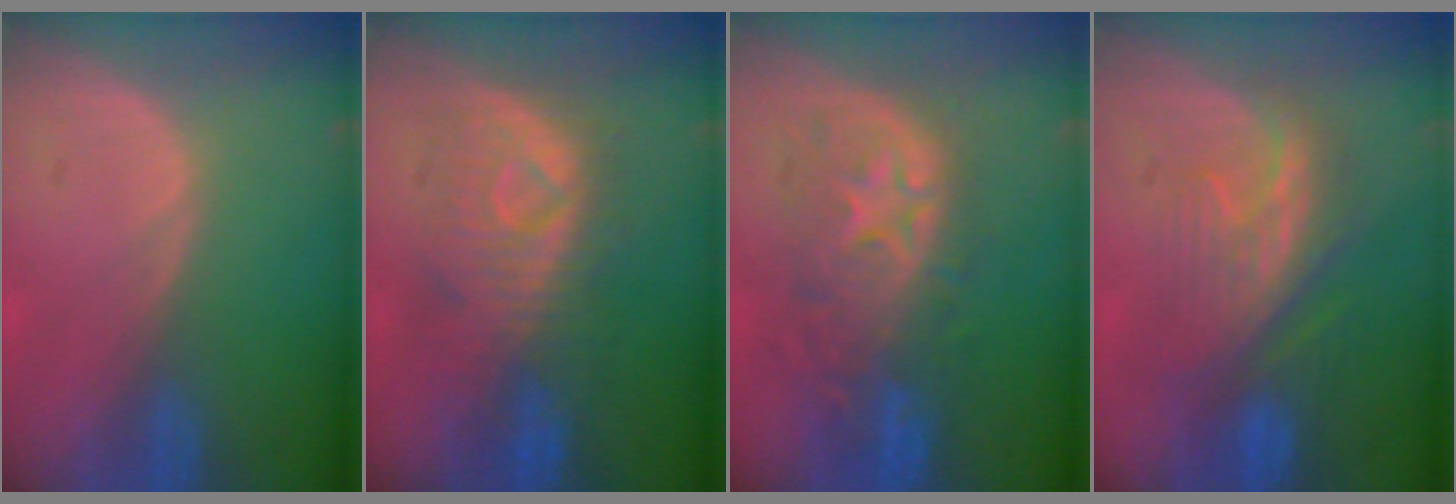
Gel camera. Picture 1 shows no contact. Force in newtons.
{"total": 8.8, "press": 8.7, "slide": 1.6}
{"total": 9.9, "press": 9.2, "slide": 3.5}
{"total": 8.4, "press": 8.1, "slide": 1.9}